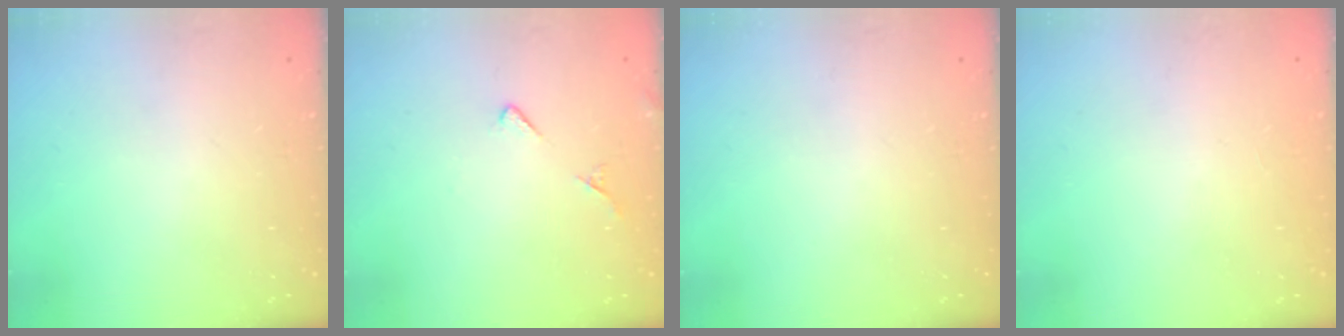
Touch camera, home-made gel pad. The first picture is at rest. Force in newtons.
{"total": 6.2, "press": 6.1, "slide": 0.6}
{"total": 0.0}
{"total": 1.7, "press": 1.6, "slide": 0.2}